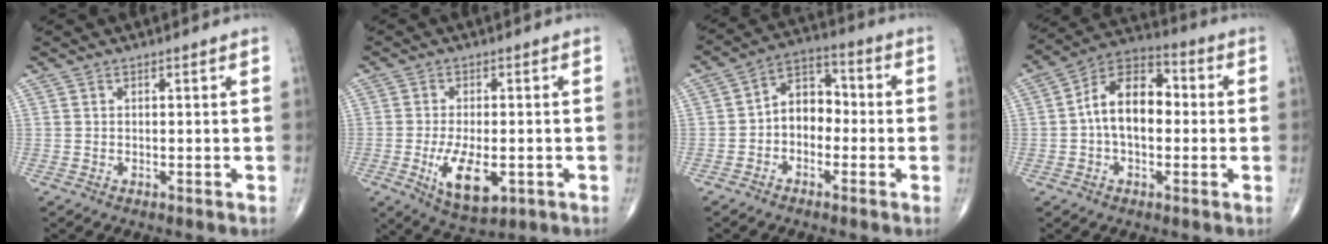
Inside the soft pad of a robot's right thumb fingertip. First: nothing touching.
{"total": 9.4, "force": [-2.7, 4.4, 7.9], "torque": [-0.134, -0.010, -0.035]}
{"total": 7.9, "force": [-1.4, 5.8, 5.1], "torque": [-0.050, 0.034, -0.044]}
{"total": 12.6, "force": [0.1, 7.8, 9.9], "torque": [-0.144, 0.035, -0.013]}